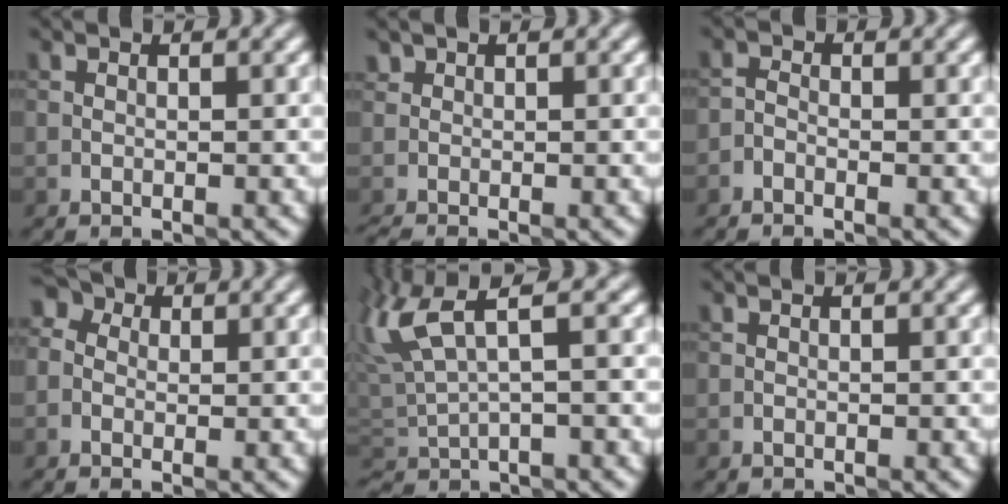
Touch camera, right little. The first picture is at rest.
{"total": 0.9, "force": [-0.8, 0.4, -0.1], "torque": [0.005, 0.001, -0.019]}
{"total": 0.8, "force": [-0.6, 0.5, 0.3], "torque": [-0.002, 0.006, -0.015]}
{"total": 3.3, "force": [0.8, 2.8, 1.6], "torque": [-0.009, 0.021, -0.019]}
{"total": 5.3, "force": [2.5, 1.5, 4.4], "torque": [-0.111, 0.007, 0.053]}
{"total": 0.0}